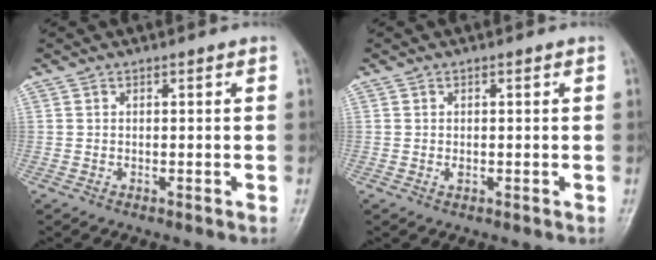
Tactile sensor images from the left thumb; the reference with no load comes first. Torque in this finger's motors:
{"motor_torque": [-0.02, -0.01, 0.12, 0.04, -0.01]}